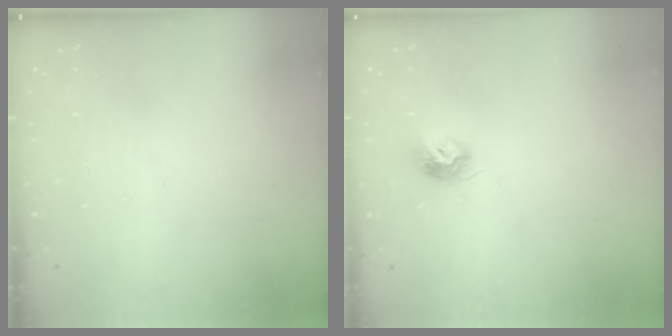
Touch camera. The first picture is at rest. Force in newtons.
{"total": 8.0, "press": 8.0, "slide": 0.5}